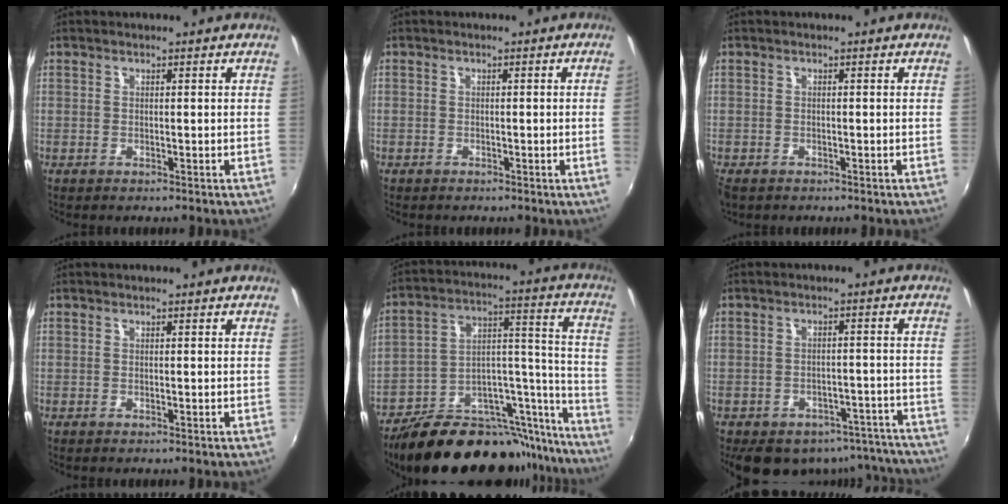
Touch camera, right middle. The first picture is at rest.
{"total": 1.1, "force": [-0.2, -0.7, 0.9], "torque": [-0.008, -0.010, -0.003]}
{"total": 2.6, "force": [-1.8, 1.5, 1.2], "torque": [-0.029, -0.011, -0.032]}
{"total": 0.0}
{"total": 28.5, "force": [-23.5, 10.3, 12.5], "torque": [-0.146, 0.055, -0.337]}
{"total": 17.2, "force": [-14.1, 8.1, 5.8], "torque": [-0.107, 0.021, -0.154]}